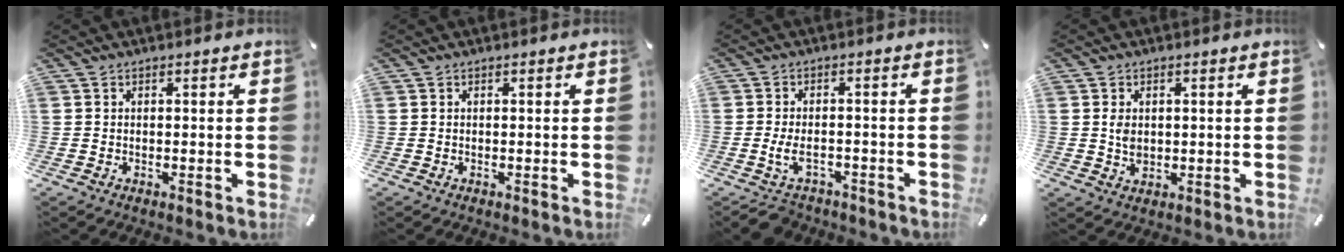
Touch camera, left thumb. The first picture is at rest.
{"total": 0.0}
{"total": 5.4, "force": [-2.6, 3.1, 3.6], "torque": [-0.076, 0.010, -0.049]}
{"total": 3.4, "force": [0.3, 2.5, 2.3], "torque": [-0.054, -0.004, -0.001]}